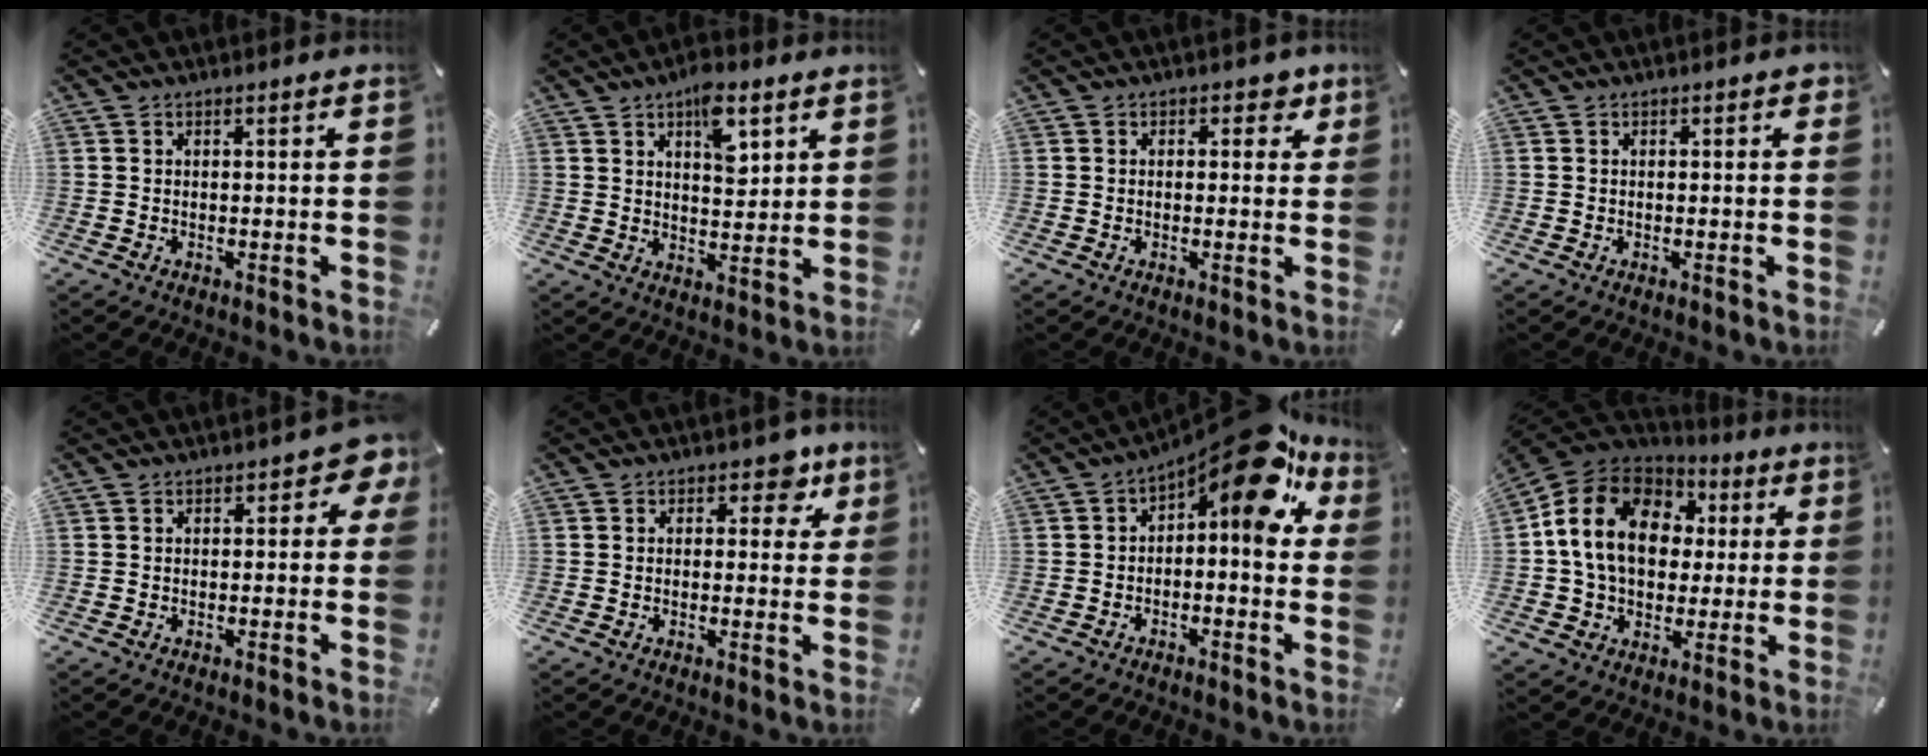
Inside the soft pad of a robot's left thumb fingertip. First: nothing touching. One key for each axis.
{"total": 8.8, "fx": 4.8, "fy": 4.4, "fz": 5.9, "tx": -0.071, "ty": -0.026, "tz": 0.077}
{"total": 3.3, "fx": 0.8, "fy": 2.3, "fz": 2.2, "tx": -0.015, "ty": -0.002, "tz": 0.004}
{"total": 0.7, "fx": -0.1, "fy": 0.4, "fz": 0.6, "tx": -0.010, "ty": 0.001, "tz": -0.003}
{"total": 4.4, "fx": 0.8, "fy": 2.5, "fz": 3.6, "tx": -0.045, "ty": 0.004, "tz": 0.010}
{"total": 6.2, "fx": 2.9, "fy": 3.7, "fz": 3.9, "tx": -0.032, "ty": -0.011, "tz": 0.040}
{"total": 12.7, "fx": 6.9, "fy": 4.4, "fz": 9.7, "tx": -0.140, "ty": -0.063, "tz": 0.111}
{"total": 16.1, "fx": 1.9, "fy": 13.0, "fz": 9.2, "tx": -0.207, "ty": 0.009, "tz": 0.036}